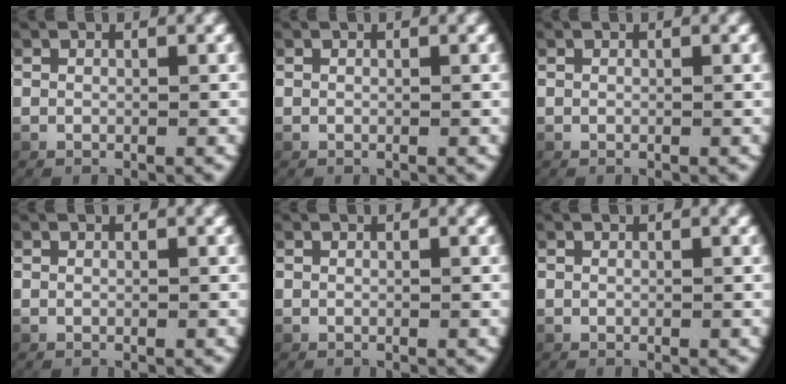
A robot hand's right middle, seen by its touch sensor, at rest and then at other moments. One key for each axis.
{"total": 0.0}
{"total": 0.0}
{"total": 0.0}
{"total": 0.0}
{"total": 0.0}